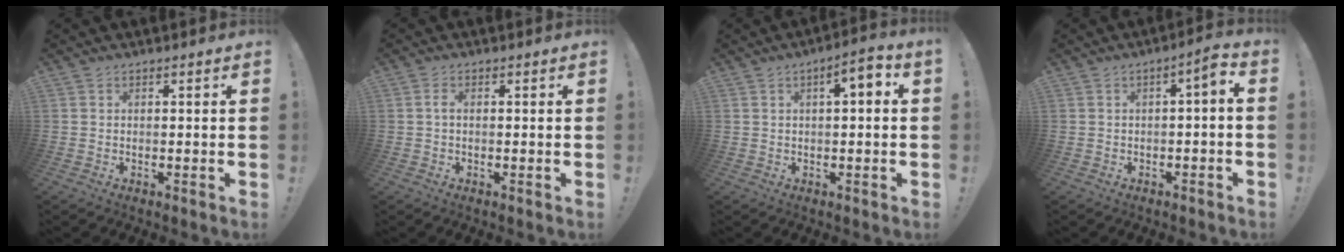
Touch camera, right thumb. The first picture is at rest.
{"total": 1.5, "force": [0.0, 0.7, 1.3], "torque": [-0.027, 0.005, -0.002]}
{"total": 4.6, "force": [0.2, 1.0, 4.5], "torque": [-0.058, -0.004, -0.003]}
{"total": 4.0, "force": [-0.5, 0.7, 4.0], "torque": [-0.055, -0.001, -0.013]}